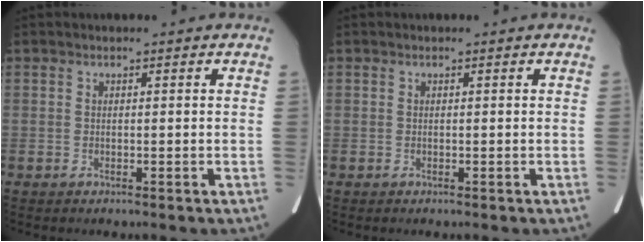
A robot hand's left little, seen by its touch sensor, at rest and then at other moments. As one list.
[{"total": 0.0}]